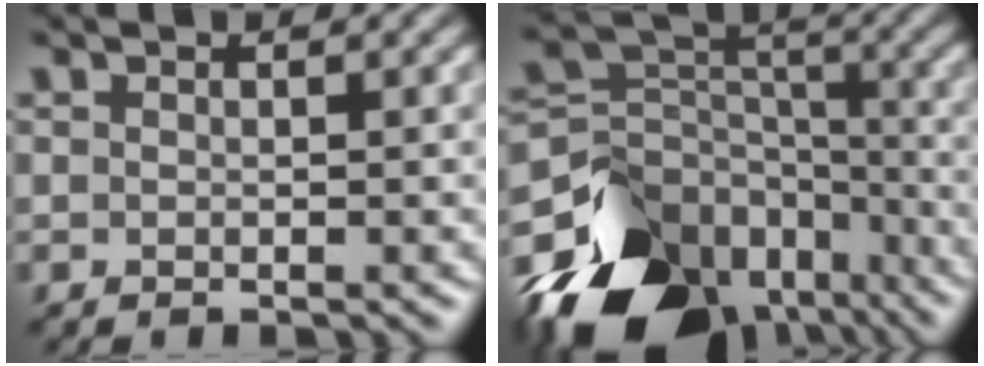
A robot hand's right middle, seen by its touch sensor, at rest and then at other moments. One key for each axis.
{"total": 15.3, "fx": -10.3, "fy": 9.3, "fz": 6.3, "tx": -0.156, "ty": -0.008, "tz": -0.175}